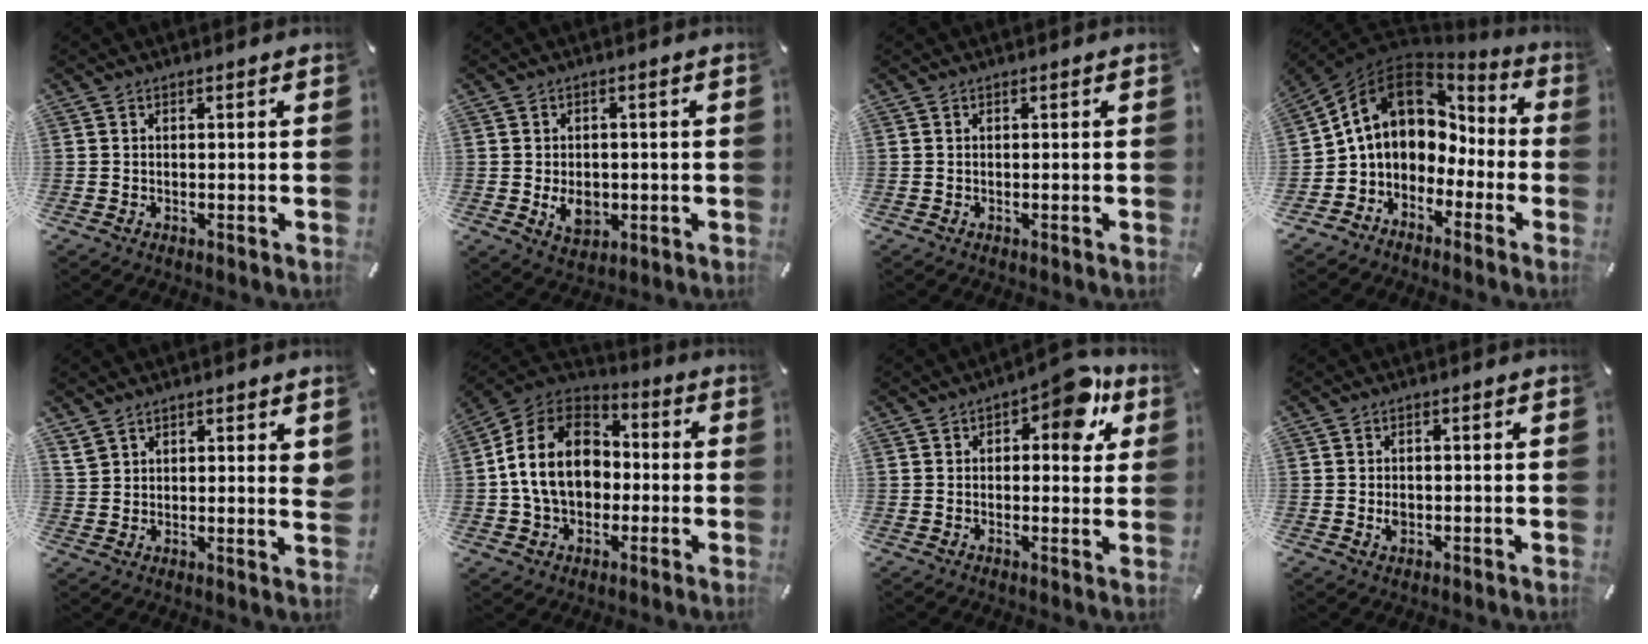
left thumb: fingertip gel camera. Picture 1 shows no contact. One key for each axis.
{"total": 6.1, "fx": -1.0, "fy": 4.6, "fz": 3.9, "tx": -0.070, "ty": -0.005, "tz": -0.018}
{"total": 0.0}
{"total": 12.1, "fx": 1.9, "fy": 10.3, "fz": 6.2, "tx": -0.132, "ty": -0.001, "tz": 0.034}
{"total": 4.0, "fx": 2.8, "fy": 2.0, "fz": 2.0, "tx": -0.037, "ty": -0.005, "tz": 0.053}
{"total": 15.7, "fx": -0.8, "fy": 12.7, "fz": 9.2, "tx": -0.203, "ty": 0.021, "tz": -0.016}
{"total": 10.1, "fx": 5.1, "fy": 5.1, "fz": 7.1, "tx": -0.076, "ty": -0.026, "tz": 0.079}
{"total": 1.8, "fx": -0.1, "fy": 1.5, "fz": 1.0, "tx": -0.012, "ty": 0.000, "tz": -0.003}